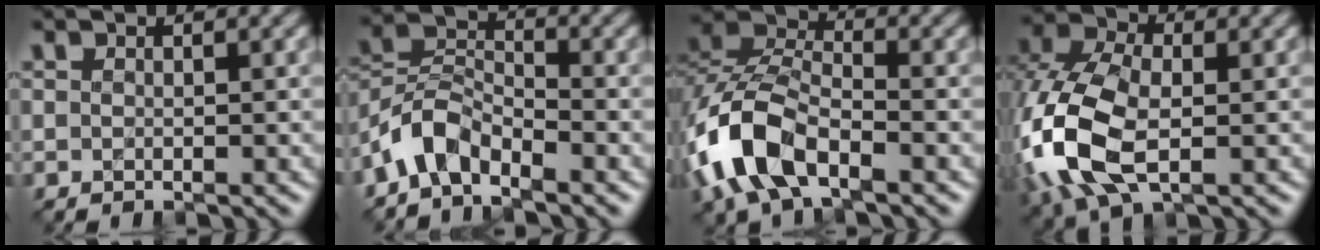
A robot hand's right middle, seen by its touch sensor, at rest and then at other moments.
{"total": 4.0, "force": [-3.1, 1.8, 1.8], "torque": [-0.034, 0.013, -0.071]}
{"total": 8.5, "force": [-3.8, 4.6, 6.0], "torque": [-0.141, 0.009, -0.086]}
{"total": 10.5, "force": [-2.2, 6.6, 7.9], "torque": [-0.217, -0.008, -0.051]}